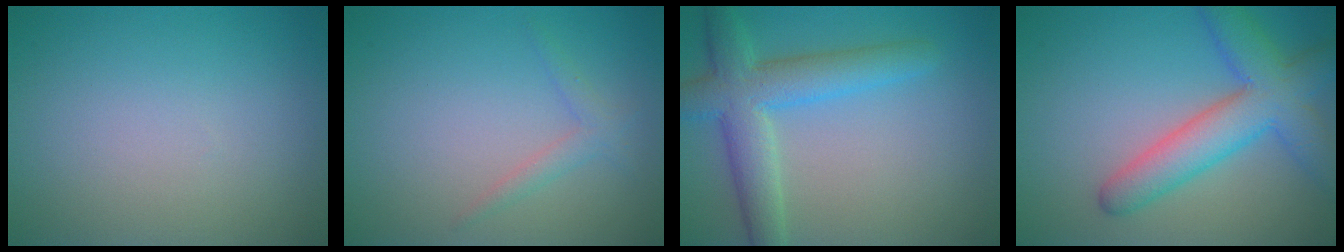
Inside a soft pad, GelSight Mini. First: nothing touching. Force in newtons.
{"total": 1.4, "press": 1.4, "slide": 0.1}
{"total": 5.7, "press": 5.7, "slide": 0.2}
{"total": 6.7, "press": 6.7, "slide": 0.2}